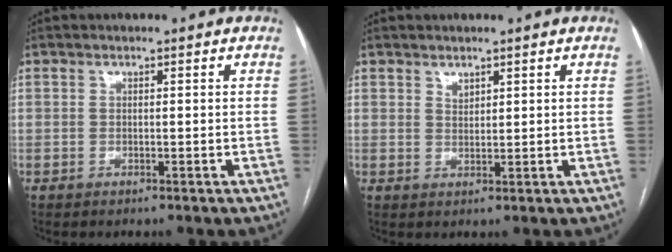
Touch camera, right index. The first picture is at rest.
{"total": 1.4, "force": [1.1, 0.7, 0.6], "torque": [-0.009, -0.002, 0.021]}